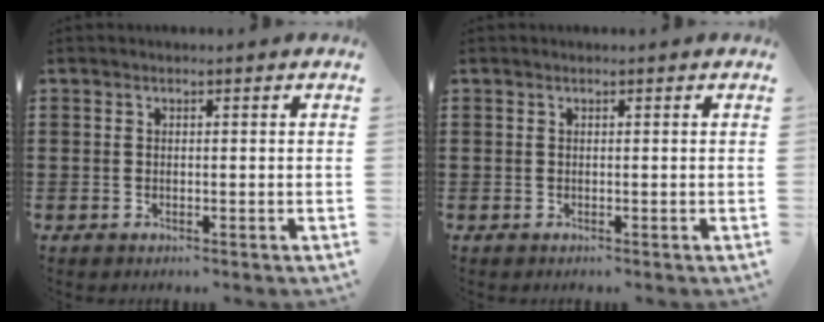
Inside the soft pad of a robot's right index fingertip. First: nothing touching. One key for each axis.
{"total": 0.0}